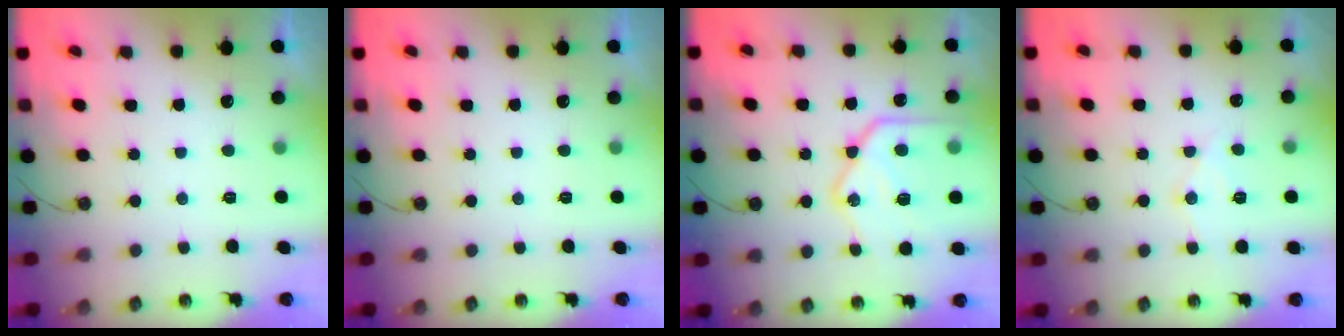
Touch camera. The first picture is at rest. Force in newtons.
{"total": 0.0}
{"total": 20.8, "press": 20.7, "slide": 1.9}
{"total": 8.7, "press": 8.7, "slide": 0.7}